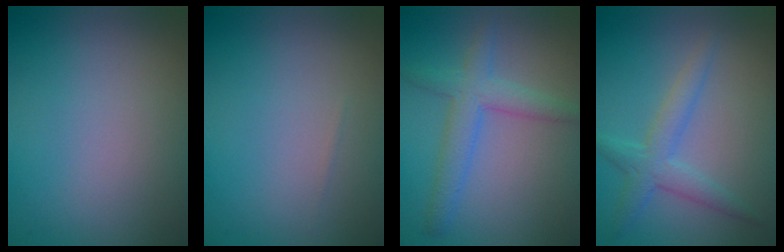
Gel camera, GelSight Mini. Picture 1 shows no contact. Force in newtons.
{"total": 0.0}
{"total": 3.4, "press": 3.4, "slide": 0.2}
{"total": 2.7, "press": 2.7, "slide": 0.0}